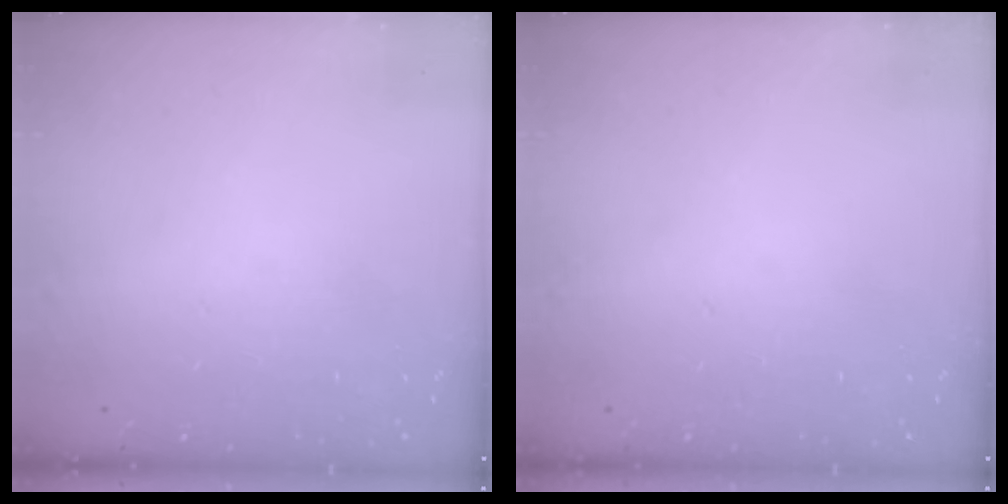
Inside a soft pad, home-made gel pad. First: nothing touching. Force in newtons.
{"total": 0.0}